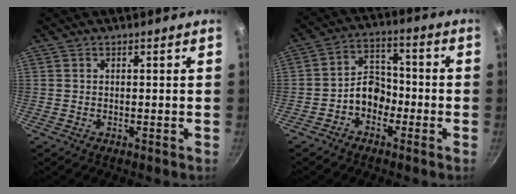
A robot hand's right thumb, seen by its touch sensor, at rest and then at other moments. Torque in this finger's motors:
{"motor_torque": [0.49, 0.64, 0.23, 0.13, 0.01]}